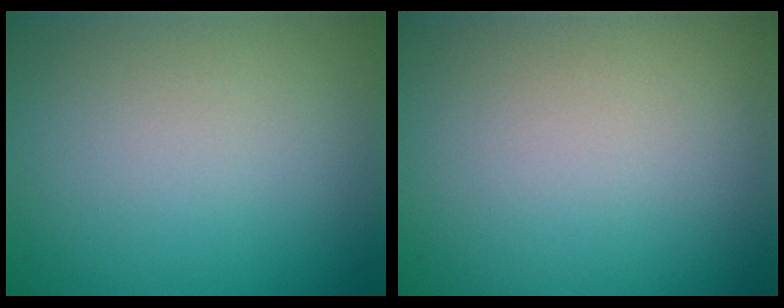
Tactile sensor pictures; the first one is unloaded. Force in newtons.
{"total": 0.0}